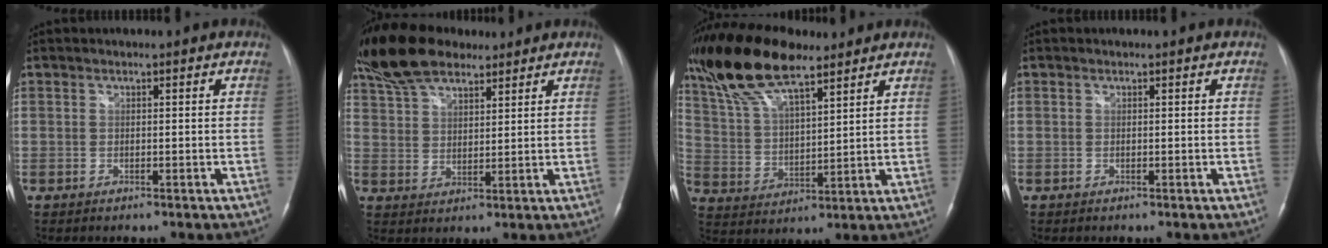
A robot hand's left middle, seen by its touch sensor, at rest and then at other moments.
{"total": 12.2, "force": [9.7, 4.6, 5.8], "torque": [-0.124, 0.032, 0.183]}
{"total": 15.3, "force": [11.4, 4.2, 9.2], "torque": [-0.191, 0.023, 0.221]}
{"total": 0.0}